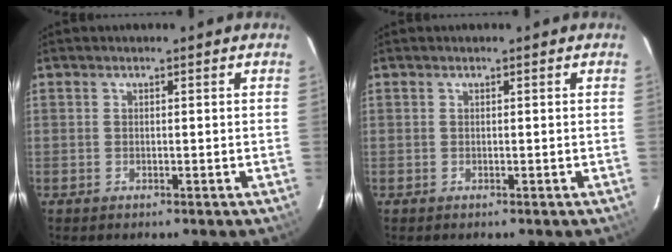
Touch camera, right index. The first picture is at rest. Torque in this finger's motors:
{"motor_torque": [0.19, 0.00, 0.07, 0.01]}